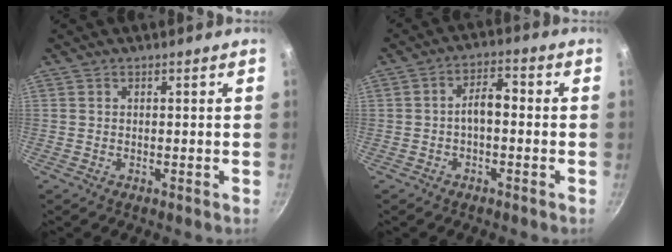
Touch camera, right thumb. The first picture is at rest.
{"total": 4.9, "force": [-0.8, 2.6, 4.1], "torque": [-0.056, 0.025, -0.020]}